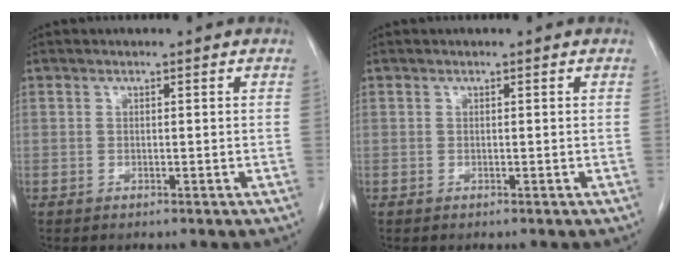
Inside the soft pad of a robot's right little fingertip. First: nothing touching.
{"total": 0.0}